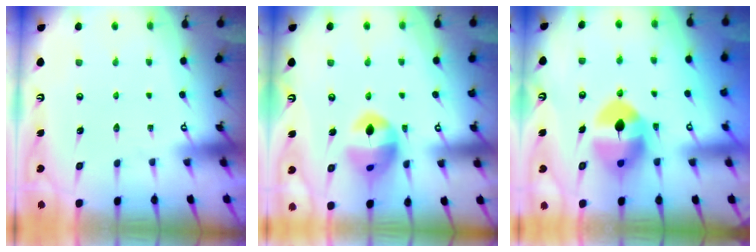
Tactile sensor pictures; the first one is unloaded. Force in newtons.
{"total": 13.9, "press": 13.7, "slide": 2.1}
{"total": 13.3, "press": 13.2, "slide": 1.5}